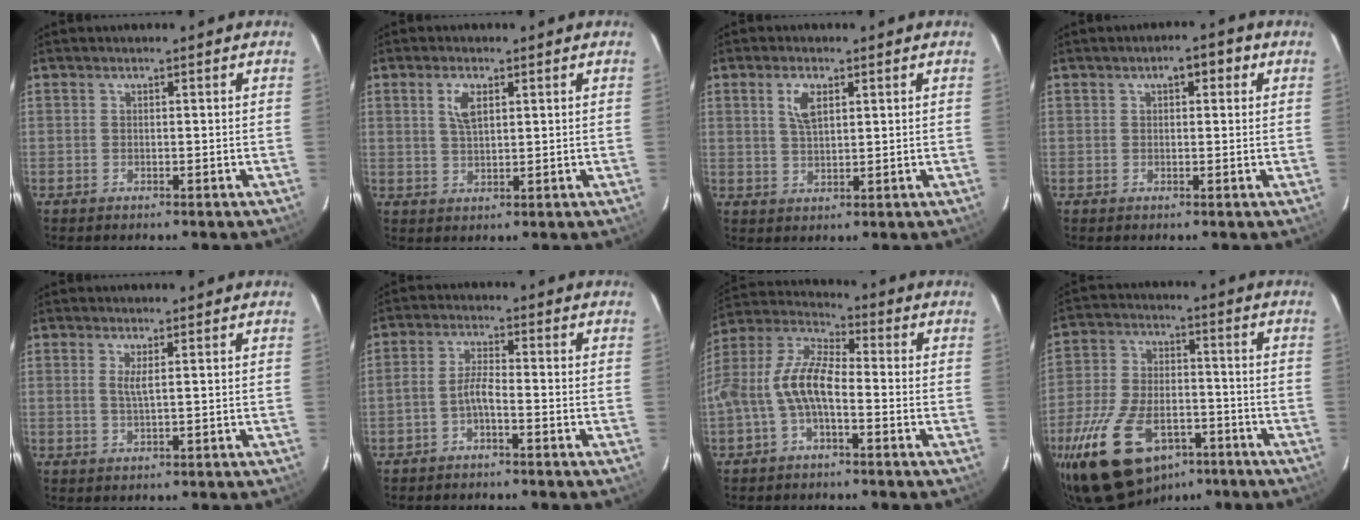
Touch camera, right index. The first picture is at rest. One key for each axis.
{"total": 3.9, "fx": 1.6, "fy": 1.8, "fz": 3.2, "tx": -0.060, "ty": 0.004, "tz": 0.031}
{"total": 4.3, "fx": 1.8, "fy": 2.0, "fz": 3.4, "tx": -0.063, "ty": 0.004, "tz": 0.036}
{"total": 3.4, "fx": 1.3, "fy": 1.7, "fz": 2.6, "tx": -0.038, "ty": 0.016, "tz": 0.017}
{"total": 2.0, "fx": 0.6, "fy": 0.1, "fz": 1.9, "tx": -0.036, "ty": -0.003, "tz": 0.010}
{"total": 3.1, "fx": -1.9, "fy": 0.5, "fz": 2.4, "tx": -0.061, "ty": 0.011, "tz": -0.040}
{"total": 9.8, "fx": -2.8, "fy": 4.0, "fz": 8.5, "tx": -0.187, "ty": 0.014, "tz": -0.057}
{"total": 22.5, "fx": -12.9, "fy": 12.6, "fz": 13.5, "tx": -0.287, "ty": -0.014, "tz": -0.203}